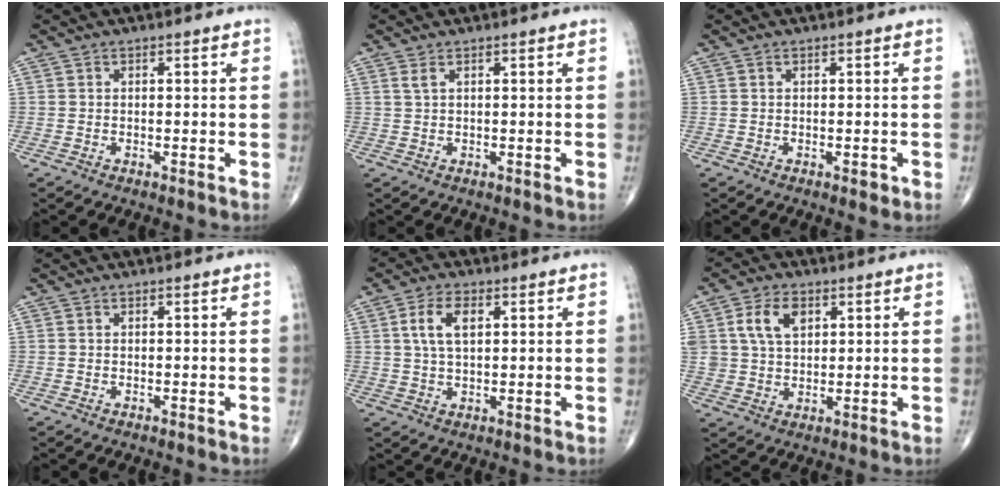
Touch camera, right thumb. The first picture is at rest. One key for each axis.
{"total": 1.1, "fx": 0.6, "fy": 0.3, "fz": 0.9, "tx": -0.023, "ty": 0.006, "tz": 0.015}
{"total": 1.1, "fx": -0.2, "fy": 0.7, "fz": 0.9, "tx": -0.006, "ty": -0.002, "tz": -0.002}
{"total": 0.0}
{"total": 6.2, "fx": 1.8, "fy": 3.1, "fz": 5.0, "tx": -0.103, "ty": 0.003, "tz": 0.037}
{"total": 8.0, "fx": 2.9, "fy": 5.3, "fz": 5.2, "tx": -0.087, "ty": -0.005, "tz": 0.057}